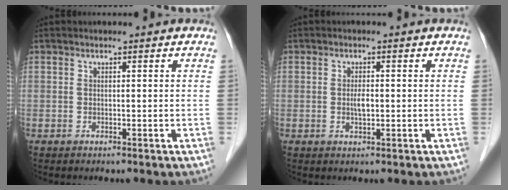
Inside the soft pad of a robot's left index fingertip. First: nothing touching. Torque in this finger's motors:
{"motor_torque": [0.24, 0.11, 0.04, 0.03]}